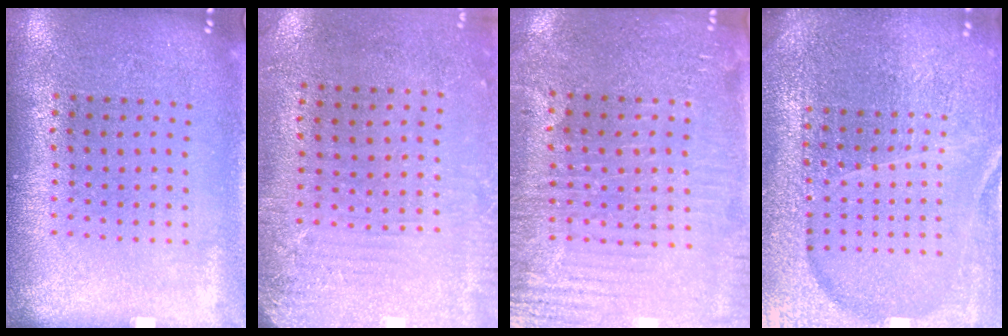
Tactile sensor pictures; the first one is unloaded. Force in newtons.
{"total": 2.8, "press": 2.3, "slide": 1.5}
{"total": 3.7, "press": 3.5, "slide": 1.4}
{"total": 5.6, "press": 5.0, "slide": 2.5}